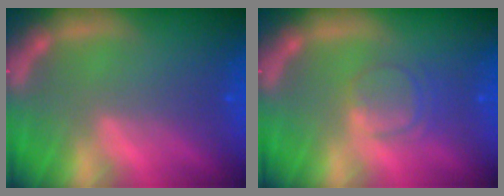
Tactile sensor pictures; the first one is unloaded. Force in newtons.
{"total": 3.0}